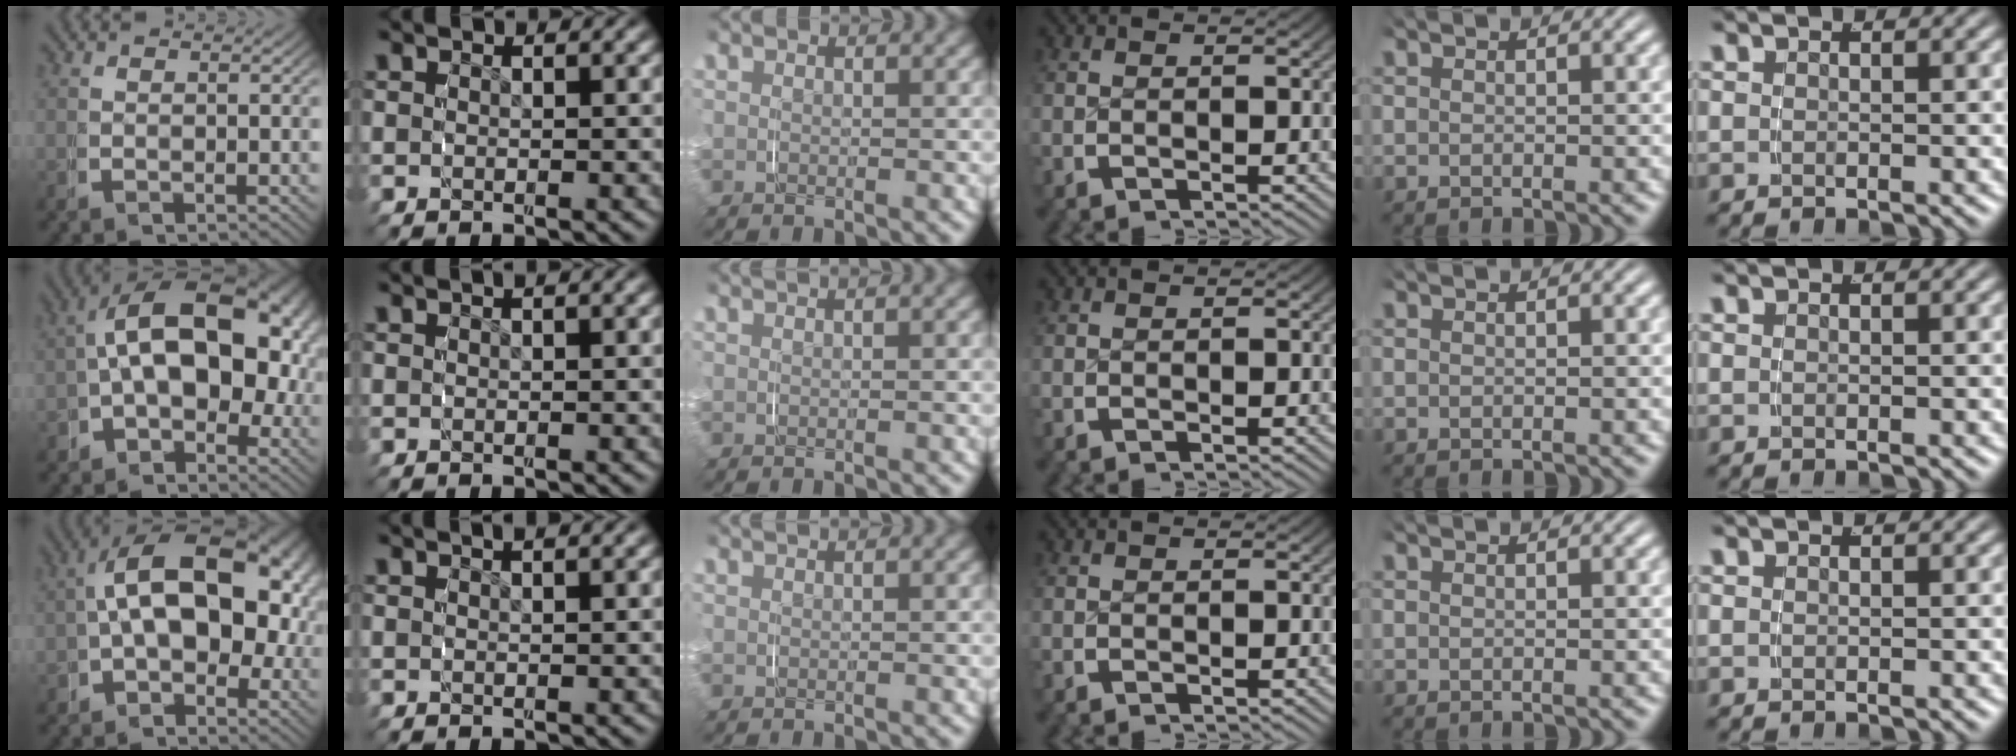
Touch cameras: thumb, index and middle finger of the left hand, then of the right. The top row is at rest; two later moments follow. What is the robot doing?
{"motion": "grasp_and_lifting", "object": "paper plate"}